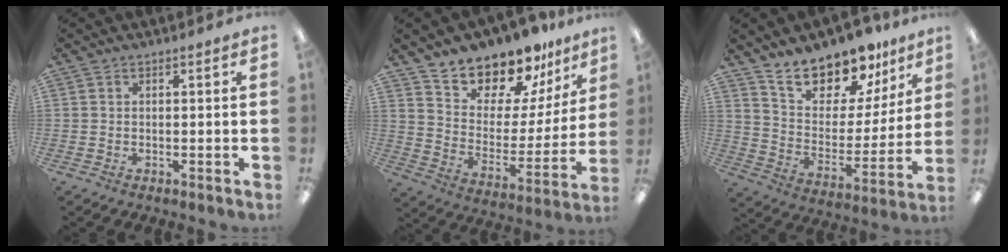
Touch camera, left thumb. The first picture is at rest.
{"total": 14.5, "force": [13.5, 4.9, 2.0], "torque": [-0.053, -0.128, 0.245]}
{"total": 16.1, "force": [14.1, 6.5, 4.6], "torque": [-0.089, -0.112, 0.253]}